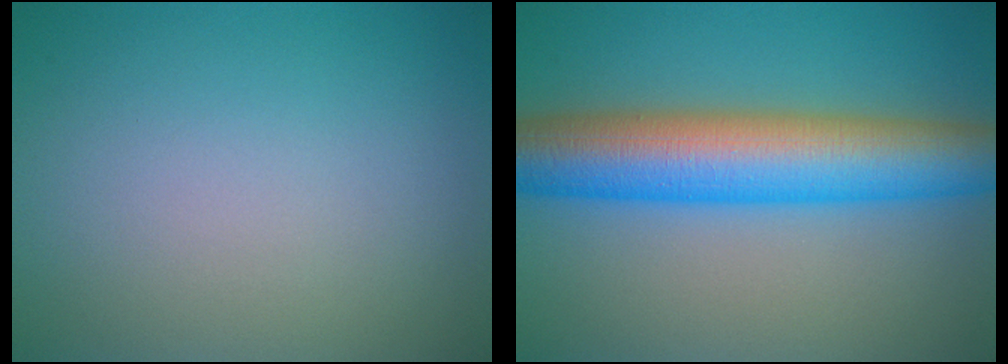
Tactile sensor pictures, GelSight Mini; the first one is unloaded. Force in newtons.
{"total": 10.5, "press": 10.4, "slide": 0.1}